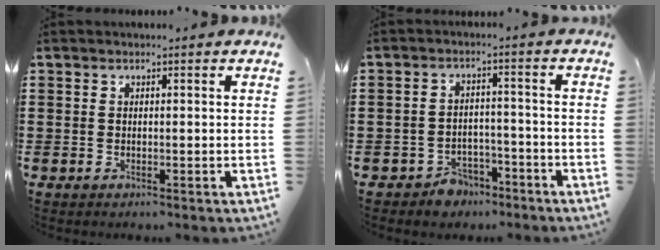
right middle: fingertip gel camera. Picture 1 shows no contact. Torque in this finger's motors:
{"motor_torque": [2.14, 0.00, 0.03, 0.01]}